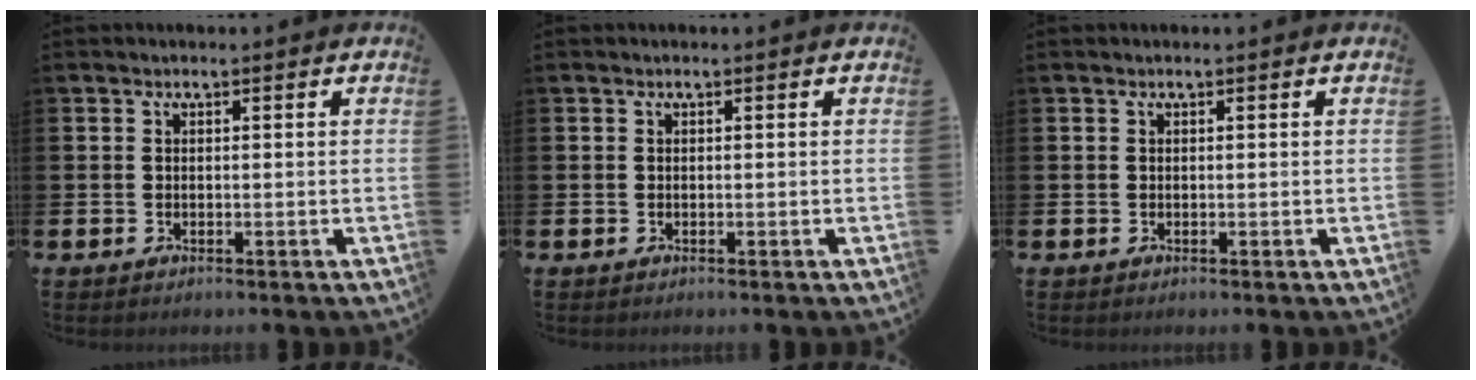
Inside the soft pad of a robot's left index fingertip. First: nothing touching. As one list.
[{"total": 0.0}, {"total": 0.0}]